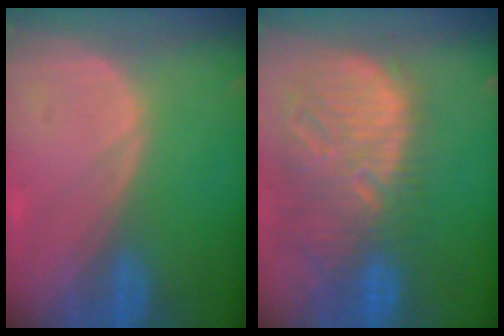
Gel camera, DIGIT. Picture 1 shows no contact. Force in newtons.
{"total": 13.4, "press": 11.5, "slide": 7.0}